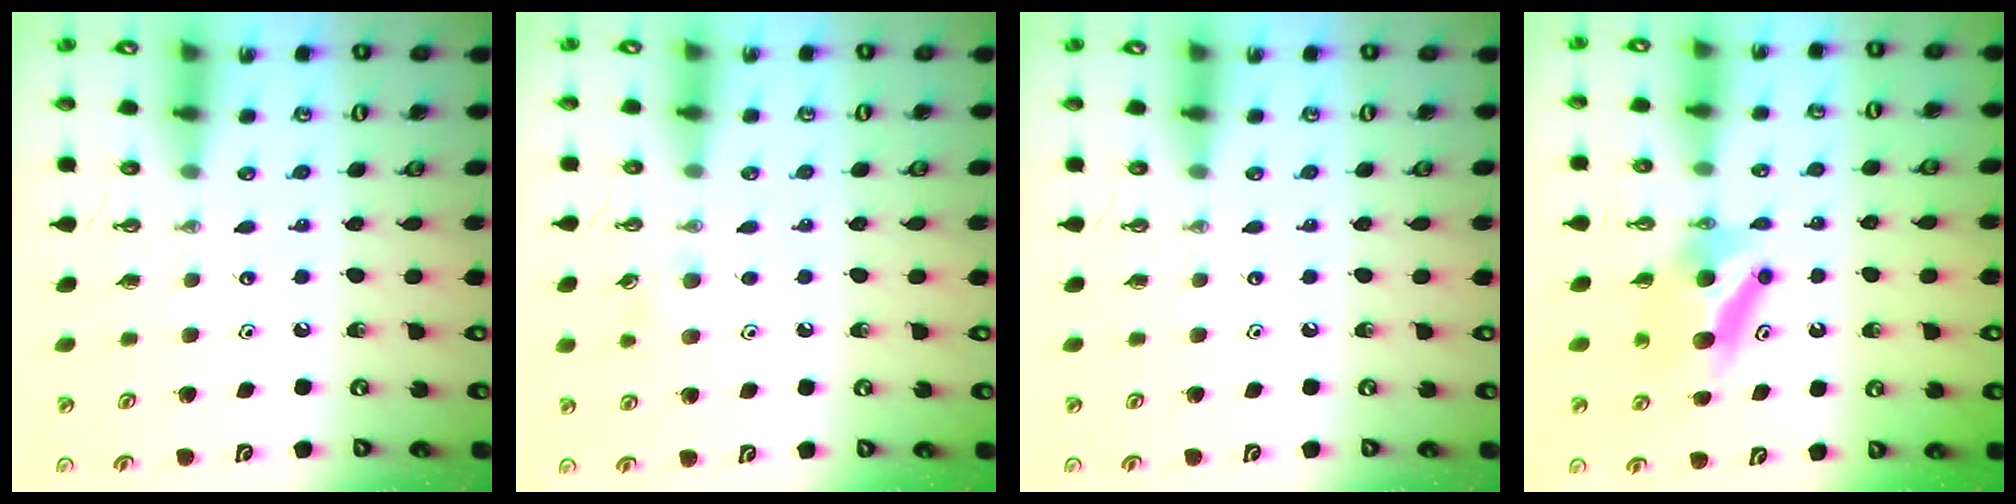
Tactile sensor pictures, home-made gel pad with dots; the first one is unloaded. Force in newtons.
{"total": 5.8, "press": 5.6, "slide": 1.4}
{"total": 0.0}
{"total": 6.8, "press": 6.3, "slide": 2.5}